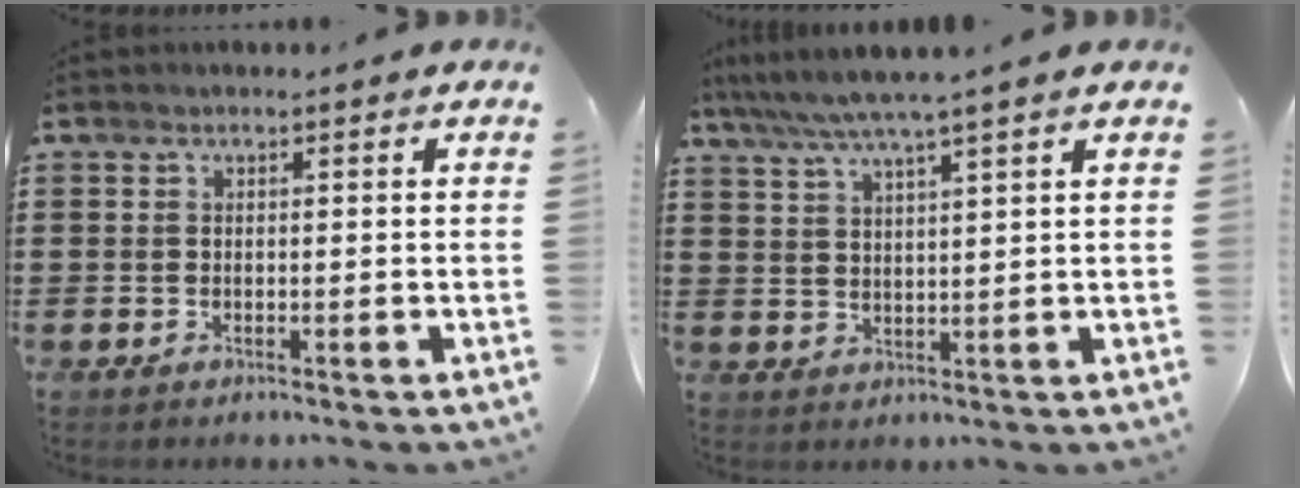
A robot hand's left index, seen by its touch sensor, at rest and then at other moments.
{"total": 4.5, "force": [3.5, -0.6, 2.7], "torque": [-0.062, -0.015, 0.059]}